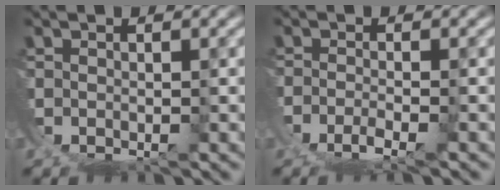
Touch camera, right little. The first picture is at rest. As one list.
[{"total": 2.5, "force": [-1.9, 0.1, 1.5], "torque": [-0.023, -0.004, -0.043]}]